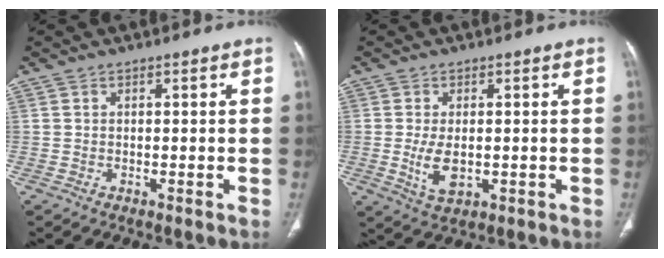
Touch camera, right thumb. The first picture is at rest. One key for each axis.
{"total": 5.5, "fx": -0.6, "fy": 2.9, "fz": 4.6, "tx": -0.088, "ty": -0.012, "tz": -0.003}